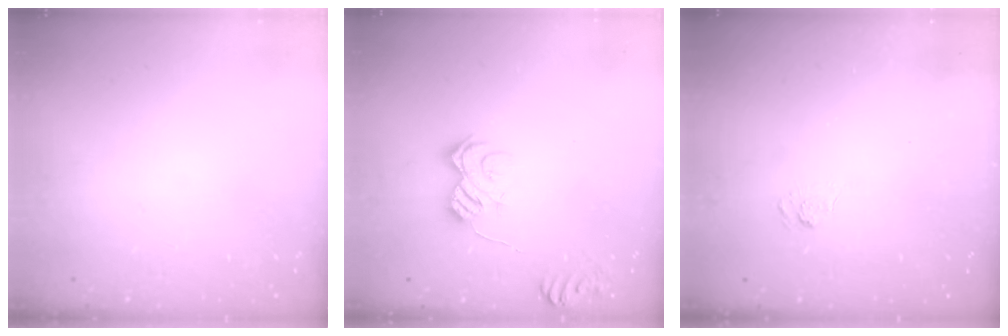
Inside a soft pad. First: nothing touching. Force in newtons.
{"total": 8.2, "press": 8.2, "slide": 0.8}
{"total": 2.7, "press": 2.3, "slide": 1.4}